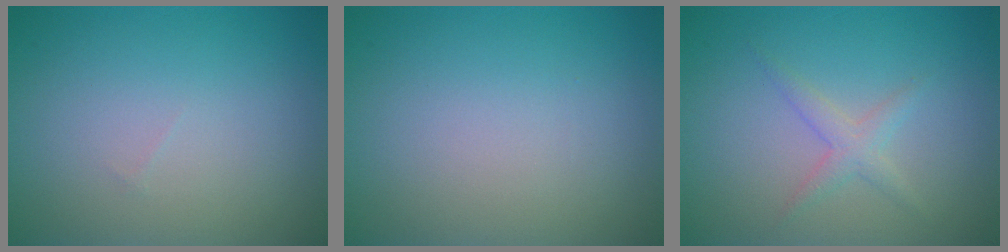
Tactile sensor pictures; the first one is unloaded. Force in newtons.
{"total": 0.0}
{"total": 1.6, "press": 1.6, "slide": 0.1}